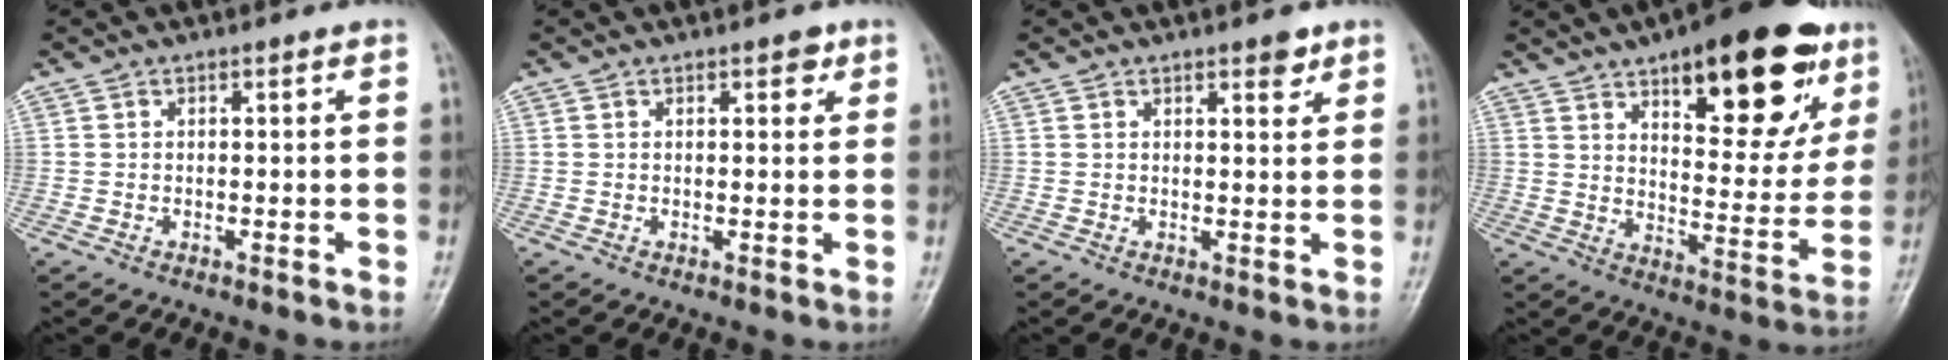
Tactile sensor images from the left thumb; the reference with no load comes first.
{"total": 2.3, "force": [1.2, 1.2, 1.5], "torque": [-0.005, -0.003, 0.013]}
{"total": 3.0, "force": [2.0, 1.2, 1.9], "torque": [-0.014, -0.010, 0.026]}
{"total": 24.8, "force": [13.6, 9.8, 18.4], "torque": [-0.206, -0.039, 0.197]}